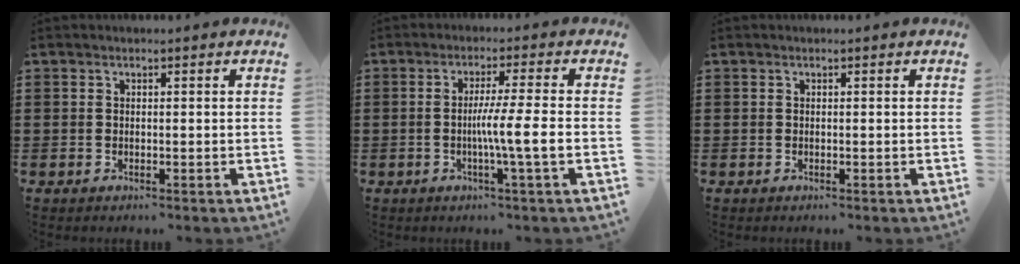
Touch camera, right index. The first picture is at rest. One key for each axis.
{"total": 6.1, "fx": -1.1, "fy": -0.6, "fz": 6.0, "tx": -0.104, "ty": -0.010, "tz": -0.024}
{"total": 0.0}